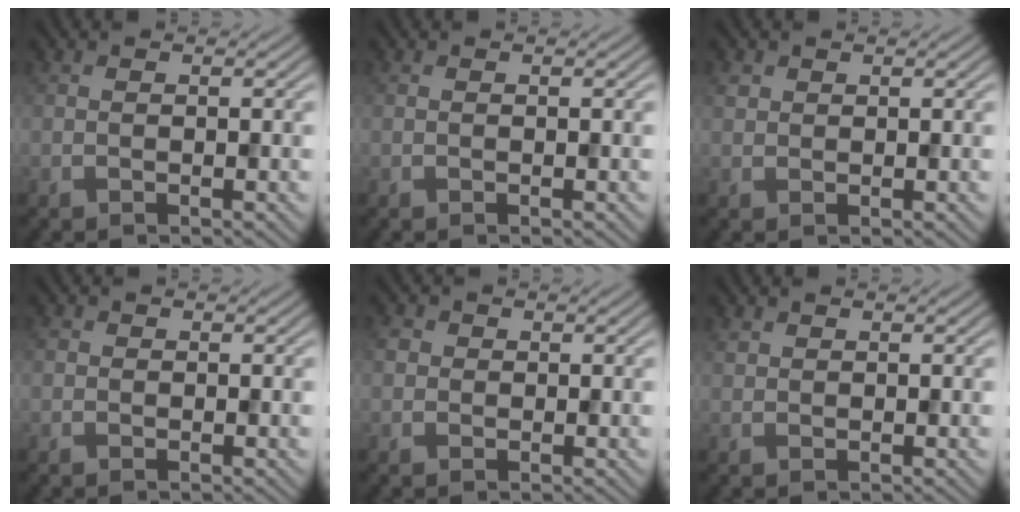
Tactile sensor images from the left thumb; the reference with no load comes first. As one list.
[{"total": 0.0}, {"total": 1.1, "force": [0.6, 0.9, 0.2], "torque": [-0.006, 0.001, 0.013]}, {"total": 0.8, "force": [0.0, 0.7, 0.2], "torque": [0.000, -0.003, -0.004]}, {"total": 2.0, "force": [0.3, 1.9, 0.6], "torque": [-0.018, 0.002, 0.002]}, {"total": 0.7, "force": [0.6, 0.4, 0.1], "torque": [-0.004, -0.001, 0.014]}]